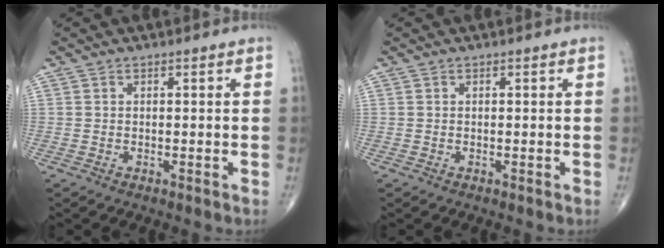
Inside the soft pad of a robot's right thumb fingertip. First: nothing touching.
{"total": 0.0}